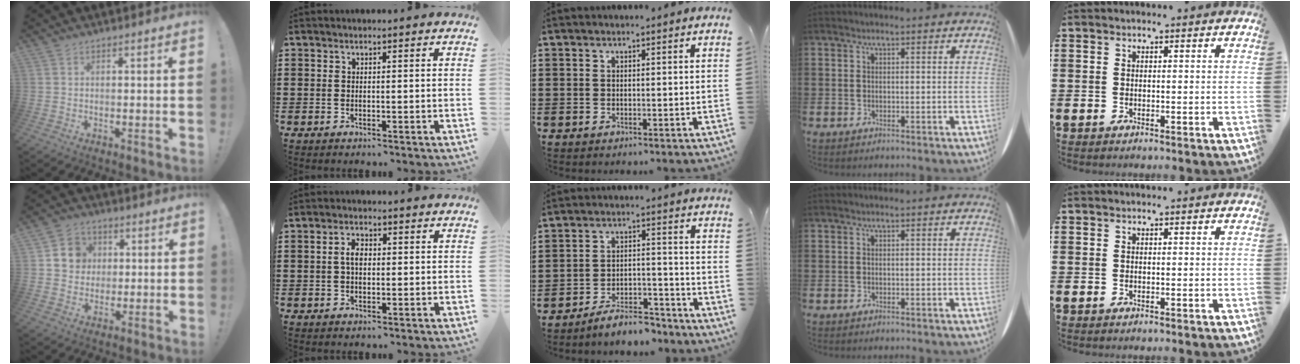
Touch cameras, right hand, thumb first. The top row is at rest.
{"thumb": {"total": 8.6, "force": [1.7, 8.2, 2.2], "torque": [-0.024, -0.003, 0.038]}, "index": {"total": 2.8, "force": [0.1, 1.5, 2.4], "torque": [-0.047, 0.006, 0.001]}, "middle": {"total": 5.9, "force": [-5.6, 0.9, 1.4], "torque": [-0.020, 0.011, -0.109]}}